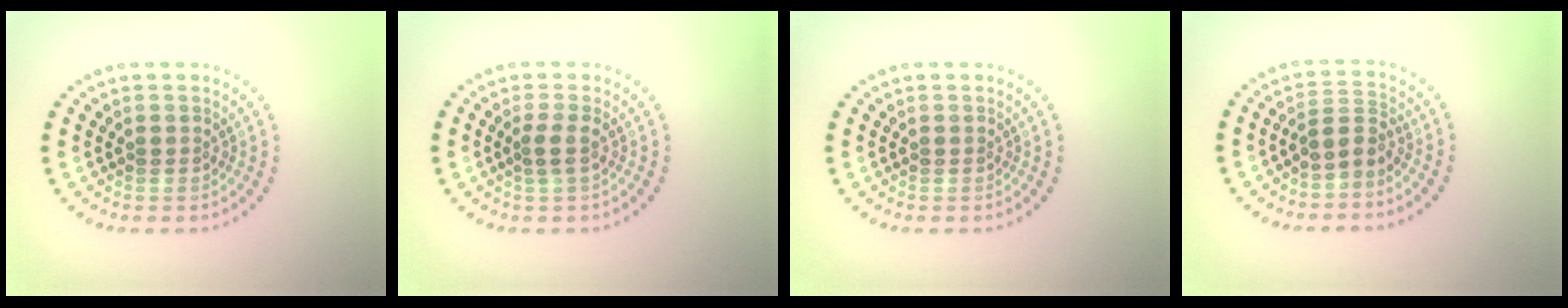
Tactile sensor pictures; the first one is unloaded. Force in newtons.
{"total": 1.1, "press": 0.7, "slide": 0.8}
{"total": 0.0}
{"total": 2.3, "press": 1.5, "slide": 1.7}